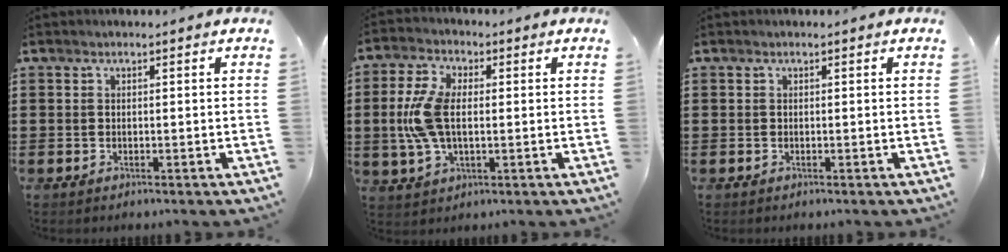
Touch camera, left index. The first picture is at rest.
{"total": 8.6, "force": [0.0, 4.6, 7.3], "torque": [-0.179, 0.002, -0.009]}
{"total": 0.0}